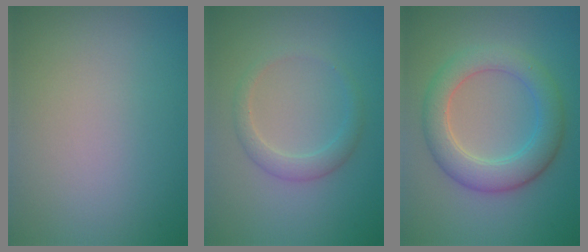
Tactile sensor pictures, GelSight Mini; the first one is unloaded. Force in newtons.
{"total": 2.1, "press": 2.1, "slide": 0.2}
{"total": 5.4, "press": 5.4, "slide": 0.2}